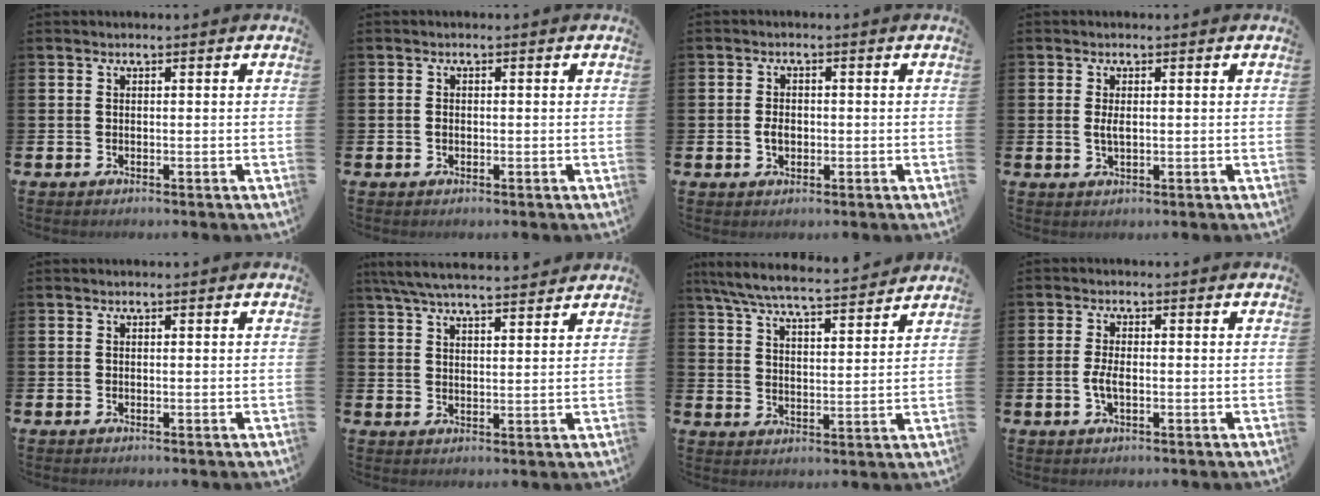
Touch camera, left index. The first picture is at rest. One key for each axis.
{"total": 0.8, "fx": -0.2, "fy": 0.6, "fz": 0.5, "tx": -0.009, "ty": 0.004, "tz": -0.004}
{"total": 2.2, "fx": -0.2, "fy": 1.5, "fz": 1.6, "tx": -0.029, "ty": 0.005, "tz": -0.006}
{"total": 2.1, "fx": 0.2, "fy": 0.8, "fz": 1.9, "tx": -0.035, "ty": 0.002, "tz": 0.002}
{"total": 0.0}
{"total": 6.2, "fx": 5.9, "fy": 0.5, "fz": 1.9, "tx": -0.050, "ty": -0.026, "tz": 0.107}
{"total": 7.1, "fx": 6.7, "fy": 0.6, "fz": 2.3, "tx": -0.071, "ty": -0.044, "tz": 0.117}
{"total": 2.6, "fx": -0.5, "fy": 1.1, "fz": 2.3, "tx": -0.041, "ty": 0.002, "tz": -0.010}